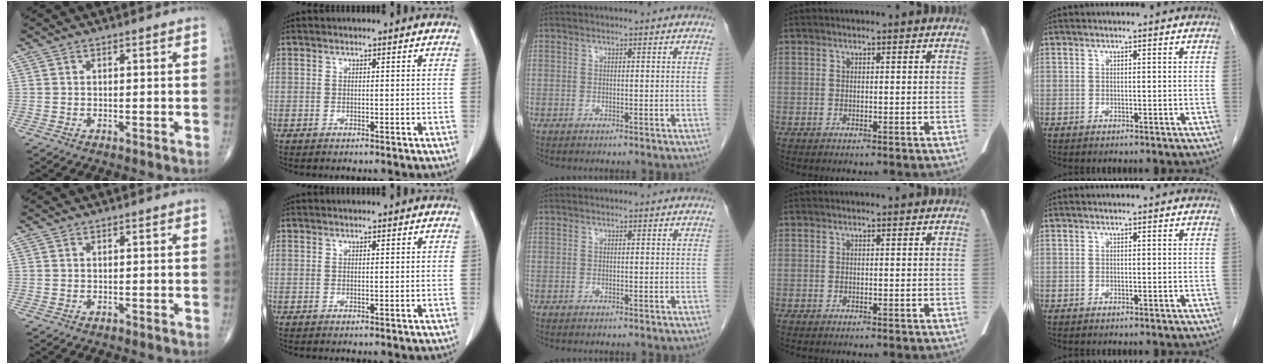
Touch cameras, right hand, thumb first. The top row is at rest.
{}